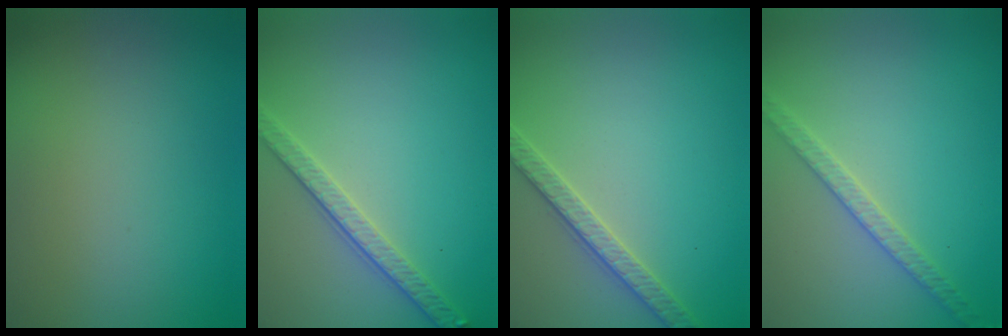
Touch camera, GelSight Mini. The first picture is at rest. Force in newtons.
{"total": 2.8, "press": 2.7, "slide": 0.8}
{"total": 2.7, "press": 2.7, "slide": 0.1}
{"total": 2.5, "press": 2.4, "slide": 0.4}